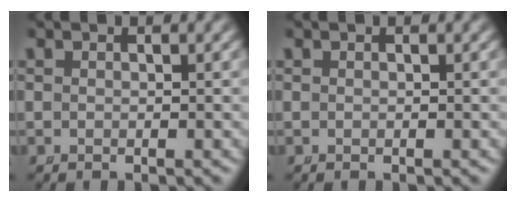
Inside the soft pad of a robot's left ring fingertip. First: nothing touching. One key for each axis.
{"total": 0.0}